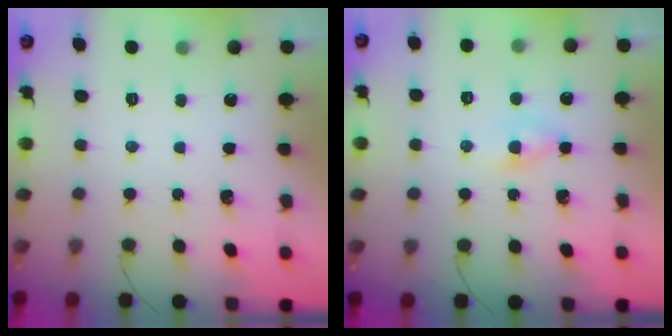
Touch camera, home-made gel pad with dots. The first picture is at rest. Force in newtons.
{"total": 3.7, "press": 3.5, "slide": 1.3}